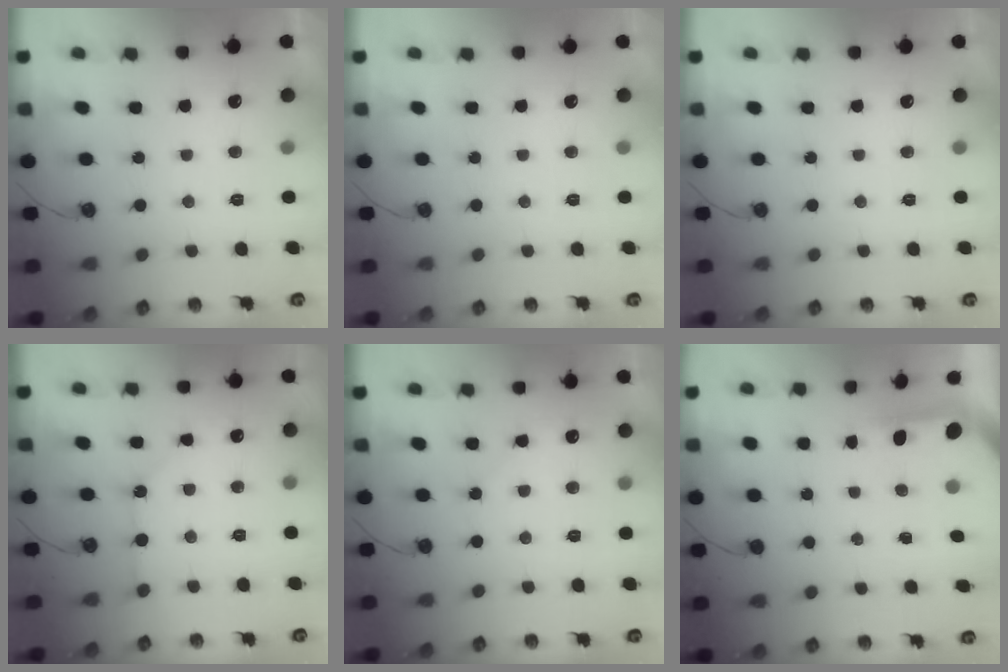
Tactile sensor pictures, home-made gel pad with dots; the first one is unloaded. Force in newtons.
{"total": 0.0}
{"total": 0.0}
{"total": 2.9, "press": 2.9, "slide": 0.5}
{"total": 3.8, "press": 3.7, "slide": 0.6}
{"total": 3.7, "press": 3.7, "slide": 0.4}